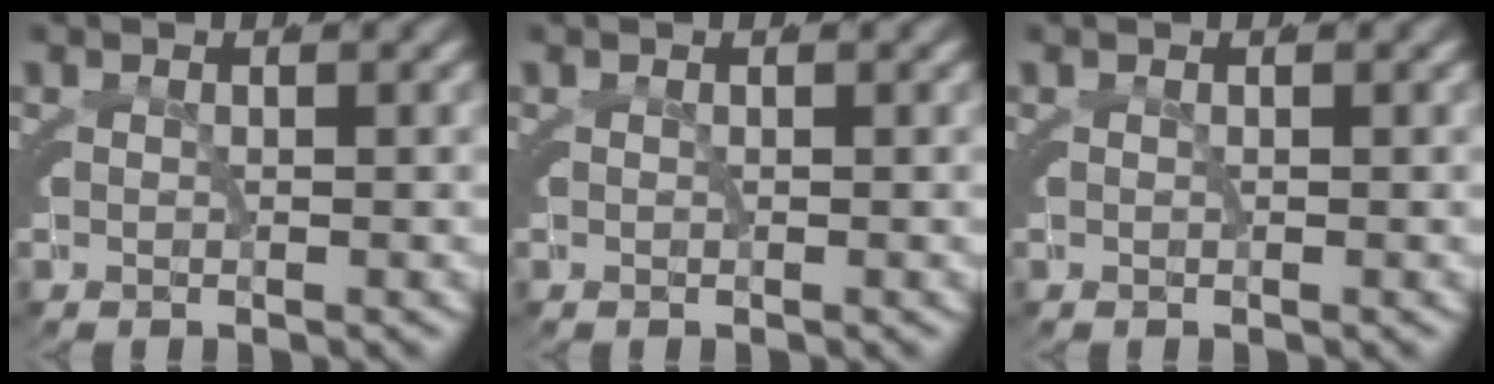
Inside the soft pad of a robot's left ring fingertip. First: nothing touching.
{"total": 0.0}
{"total": 0.0}